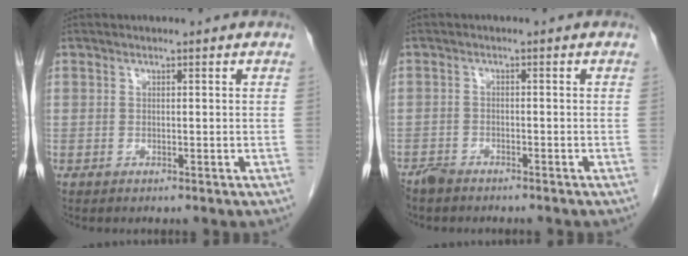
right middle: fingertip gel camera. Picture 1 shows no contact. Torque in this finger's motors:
{"motor_torque": [-0.06, 0.08, 0.00, 0.01]}